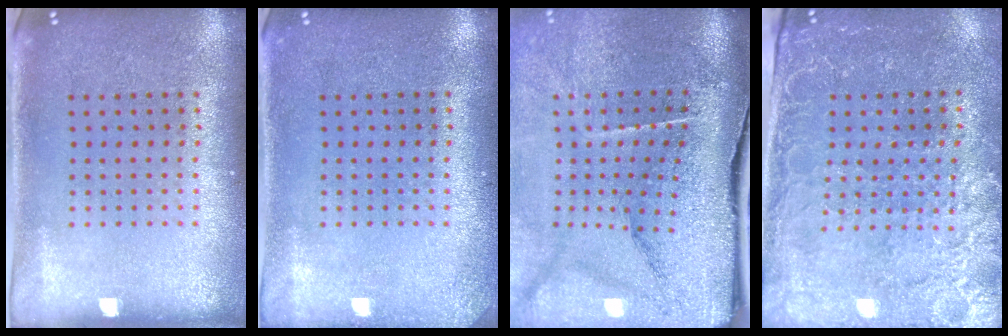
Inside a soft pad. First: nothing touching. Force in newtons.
{"total": 1.2, "press": 1.2, "slide": 0.1}
{"total": 4.9, "press": 3.9, "slide": 3.0}
{"total": 2.9, "press": 2.8, "slide": 0.8}